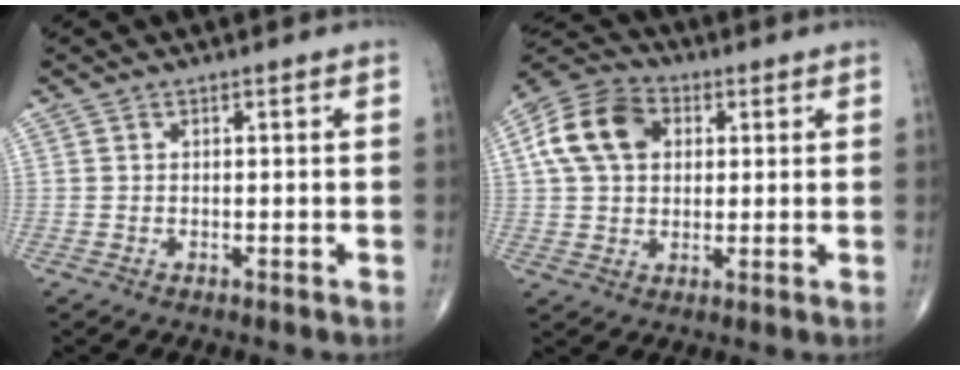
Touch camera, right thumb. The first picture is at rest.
{"total": 12.7, "force": [3.0, 9.2, 8.2], "torque": [-0.141, 0.017, 0.043]}